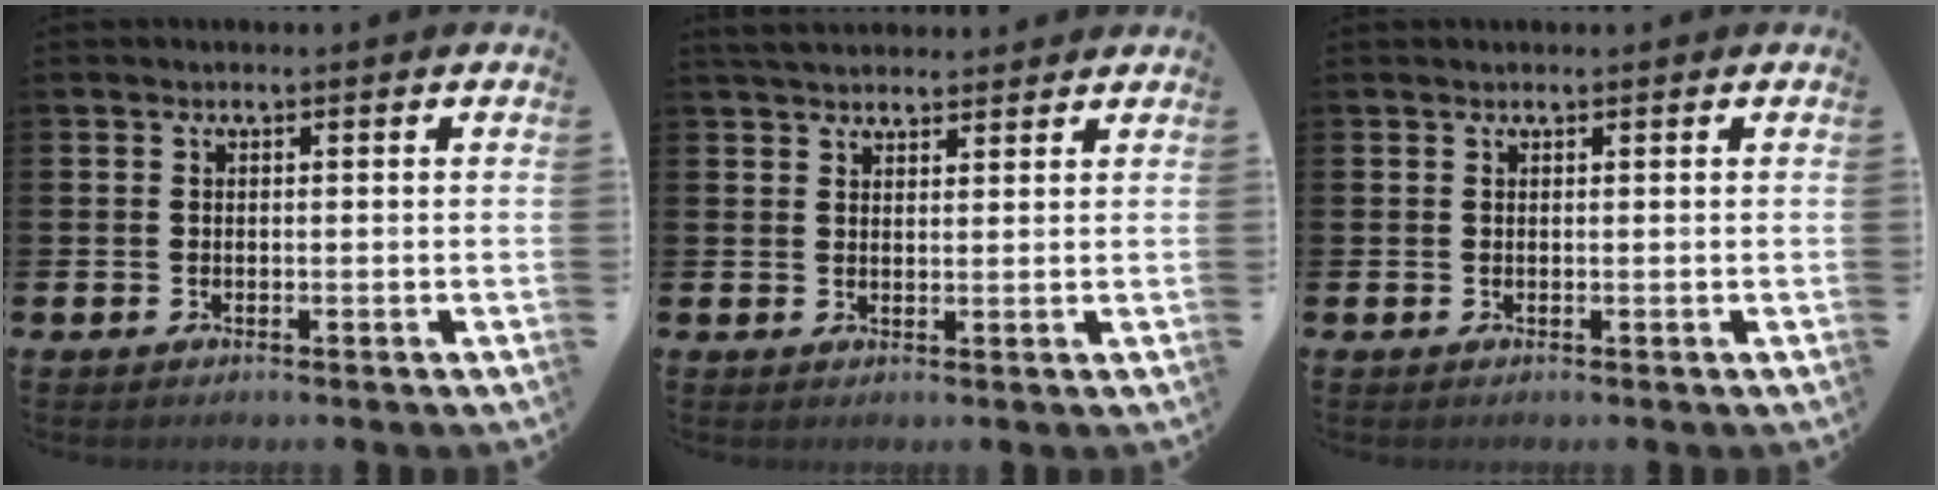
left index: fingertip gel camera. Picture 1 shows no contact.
{"total": 3.7, "force": [3.6, 0.9, 0.4], "torque": [-0.009, -0.014, 0.066]}
{"total": 0.0}